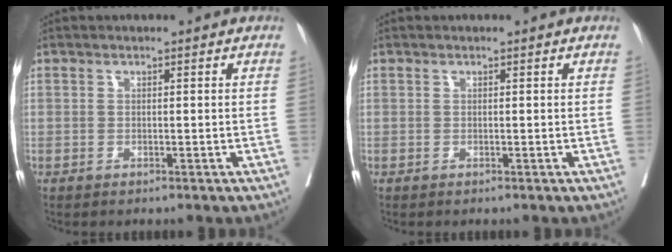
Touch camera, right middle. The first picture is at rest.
{"total": 0.0}